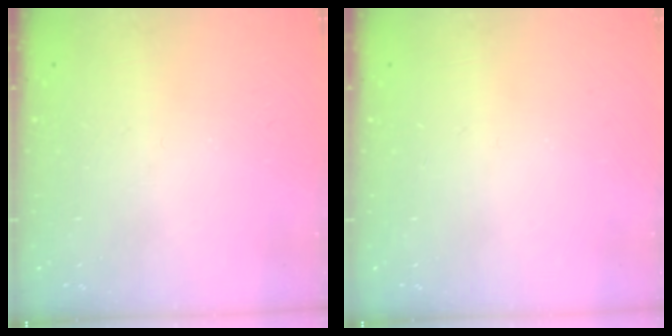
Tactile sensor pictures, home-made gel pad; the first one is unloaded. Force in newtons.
{"total": 0.0}